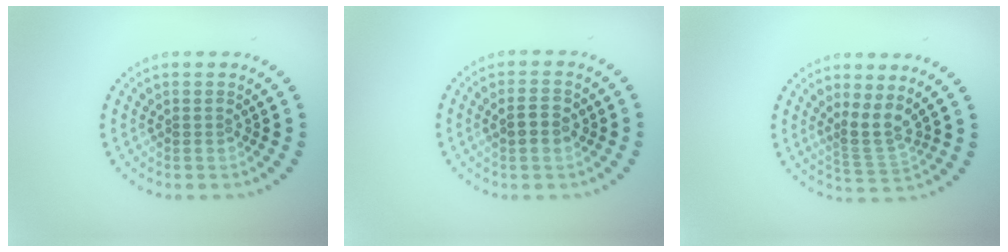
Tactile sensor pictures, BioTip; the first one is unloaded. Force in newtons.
{"total": 2.2, "press": 2.2, "slide": 0.1}
{"total": 2.7, "press": 1.9, "slide": 2.0}